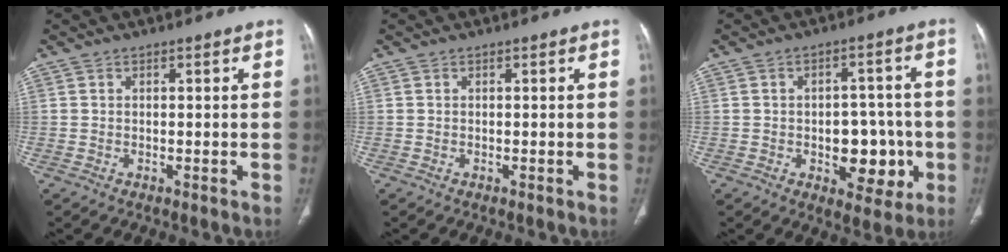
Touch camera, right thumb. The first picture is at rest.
{"total": 0.0}
{"total": 10.9, "force": [-2.4, 6.8, 8.1], "torque": [-0.061, 0.021, -0.022]}